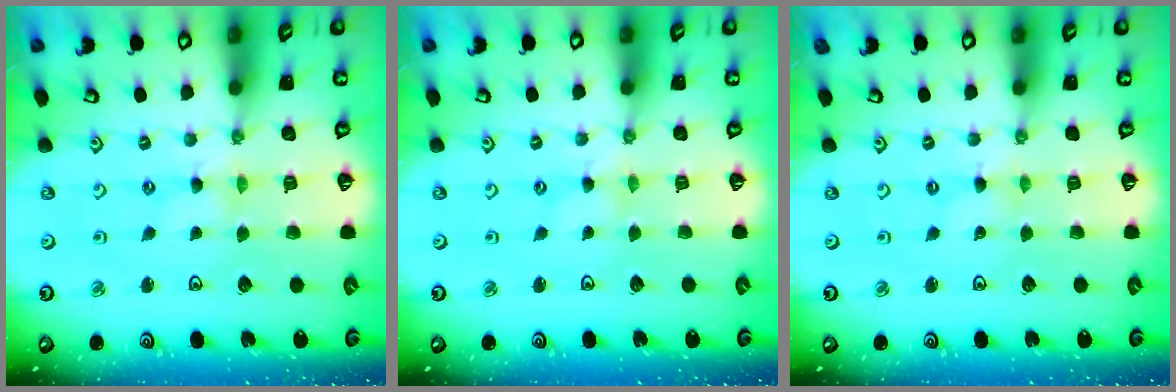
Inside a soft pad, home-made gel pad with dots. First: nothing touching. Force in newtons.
{"total": 1.1, "press": 1.1, "slide": 0.1}
{"total": 0.0}